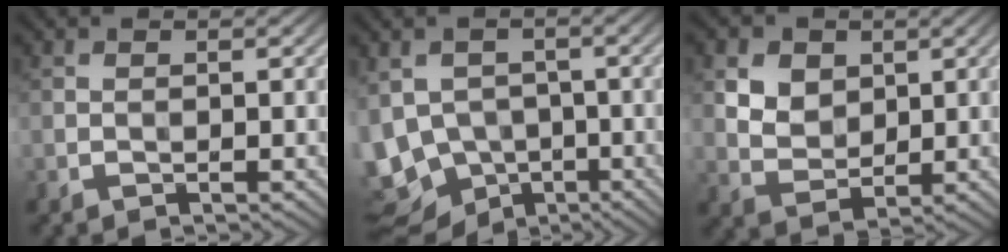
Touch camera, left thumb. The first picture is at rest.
{"total": 11.1, "force": [-3.0, 8.6, 6.4], "torque": [-0.163, -0.017, -0.052]}
{"total": 5.7, "force": [2.6, 4.2, 2.9], "torque": [-0.081, -0.008, 0.046]}